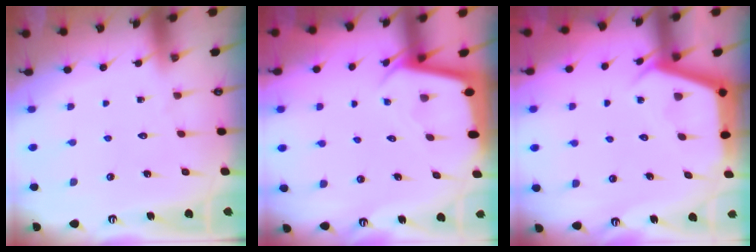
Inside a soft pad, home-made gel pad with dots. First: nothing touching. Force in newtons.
{"total": 2.3, "press": 2.3, "slide": 0.1}
{"total": 4.5, "press": 4.5, "slide": 0.2}